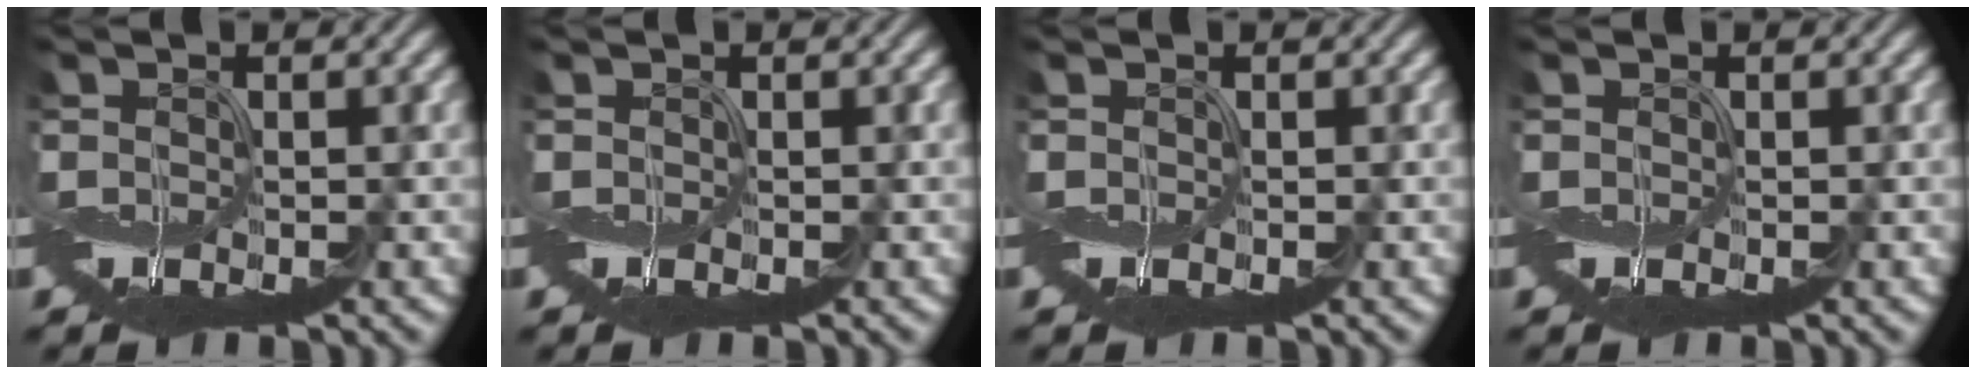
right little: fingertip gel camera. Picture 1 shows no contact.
{"total": 0.0}
{"total": 0.0}
{"total": 0.0}